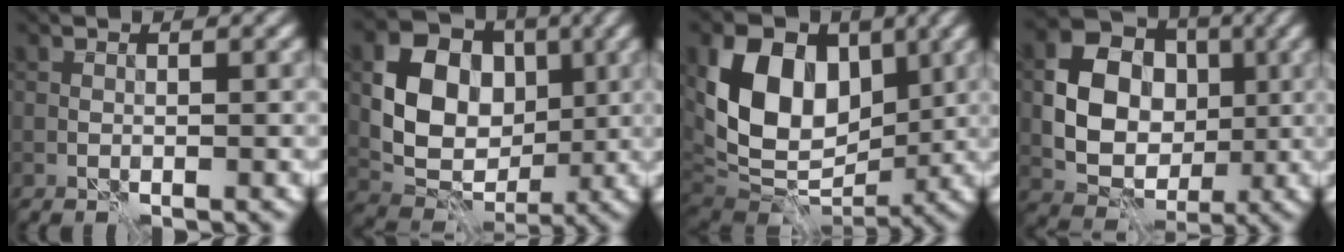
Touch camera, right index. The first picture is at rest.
{"total": 10.1, "force": [1.4, 8.0, 6.0], "torque": [-0.099, 0.002, 0.015]}
{"total": 12.3, "force": [2.3, 8.6, 8.5], "torque": [-0.159, 0.005, 0.034]}
{"total": 10.6, "force": [0.7, 9.0, 5.6], "torque": [-0.087, 0.015, 0.004]}